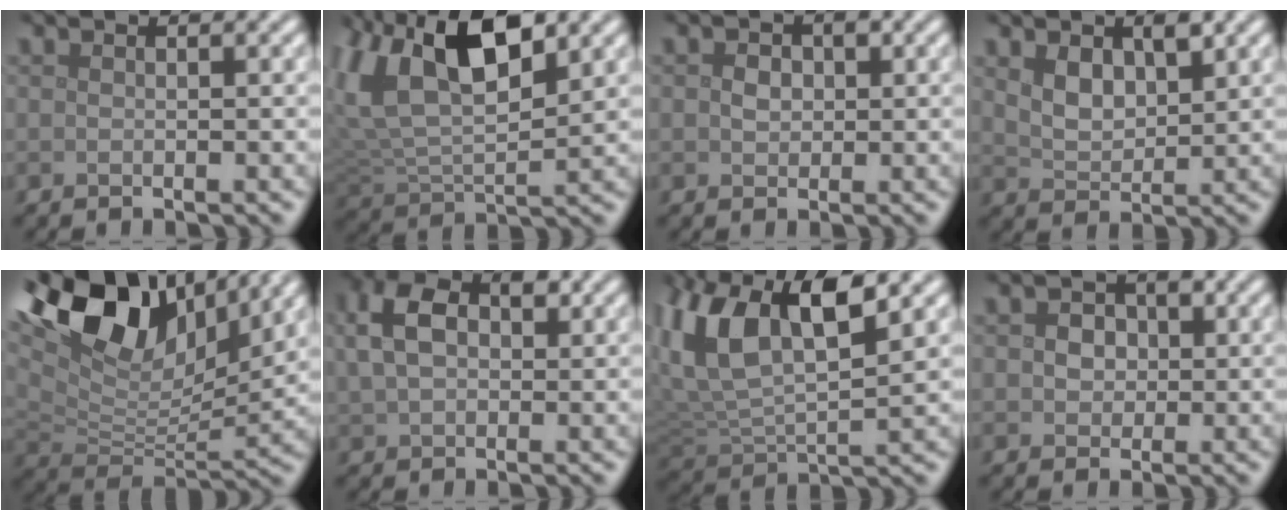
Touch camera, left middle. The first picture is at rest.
{"total": 11.0, "force": [5.4, 5.5, 7.9], "torque": [-0.174, 0.016, 0.098]}
{"total": 1.5, "force": [0.1, 1.3, 0.7], "torque": [-0.015, 0.000, -0.001]}
{"total": 2.9, "force": [1.3, 1.8, 1.9], "torque": [-0.043, -0.005, 0.029]}
{"total": 12.7, "force": [7.2, 6.5, 8.2], "torque": [-0.166, 0.019, 0.121]}
{"total": 5.3, "force": [1.5, 3.8, 3.4], "torque": [-0.080, 0.009, 0.019]}
{"total": 10.0, "force": [4.1, 4.8, 7.8], "torque": [-0.170, 0.011, 0.072]}
{"total": 2.5, "force": [0.4, 2.2, 1.2], "torque": [-0.012, 0.006, -0.009]}